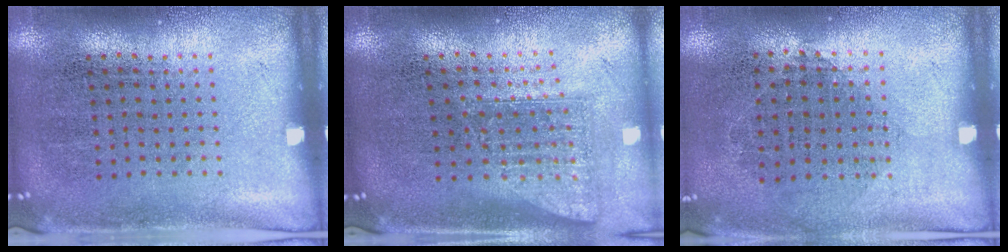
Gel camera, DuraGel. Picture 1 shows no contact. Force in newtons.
{"total": 1.7, "press": 1.2, "slide": 1.1}
{"total": 0.8, "press": 0.8, "slide": 0.3}